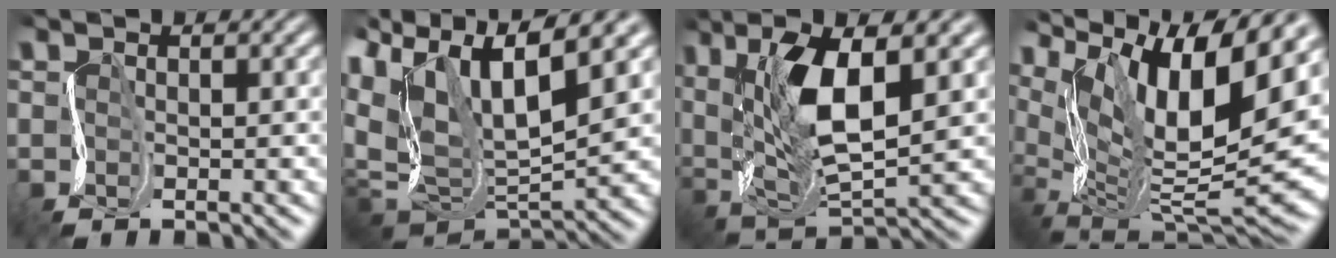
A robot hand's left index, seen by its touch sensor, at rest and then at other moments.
{"total": 12.2, "force": [5.7, 6.4, 8.7], "torque": [-0.189, 0.006, 0.109]}
{"total": 9.2, "force": [3.4, 3.1, 7.9], "torque": [-0.154, 0.001, 0.064]}
{"total": 15.0, "force": [6.0, 5.5, 12.6], "torque": [-0.215, 0.021, 0.116]}